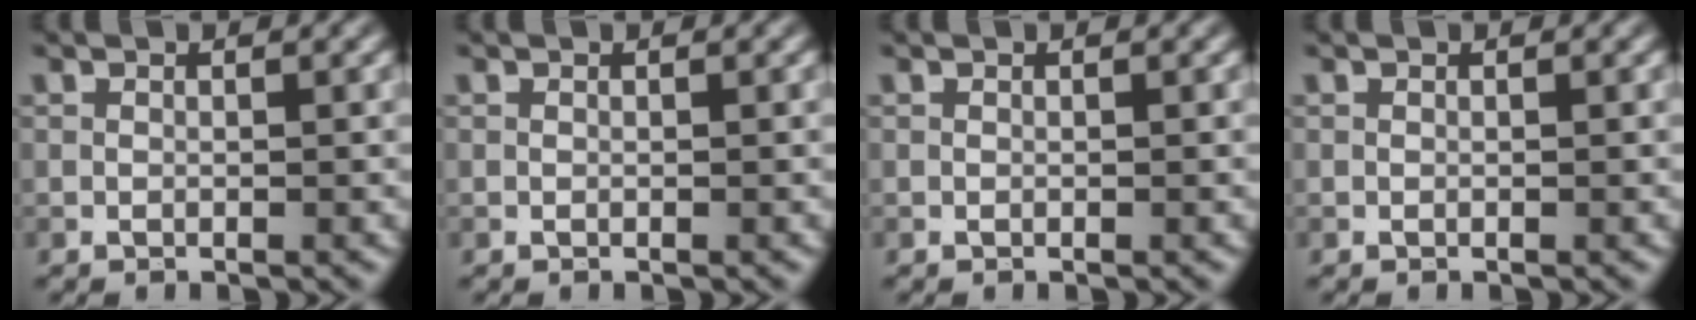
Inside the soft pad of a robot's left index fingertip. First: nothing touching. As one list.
[{"total": 0.0}, {"total": 0.0}, {"total": 0.0}]